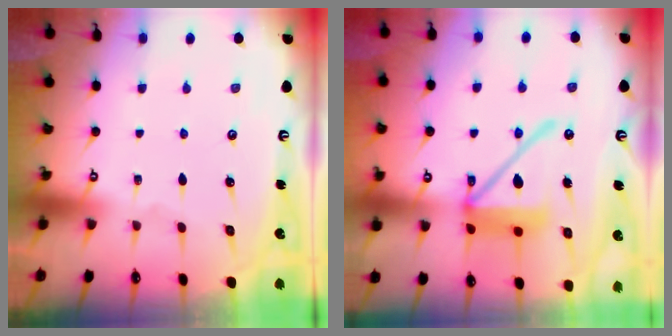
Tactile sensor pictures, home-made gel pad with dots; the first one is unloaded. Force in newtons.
{"total": 15.4, "press": 15.2, "slide": 2.3}